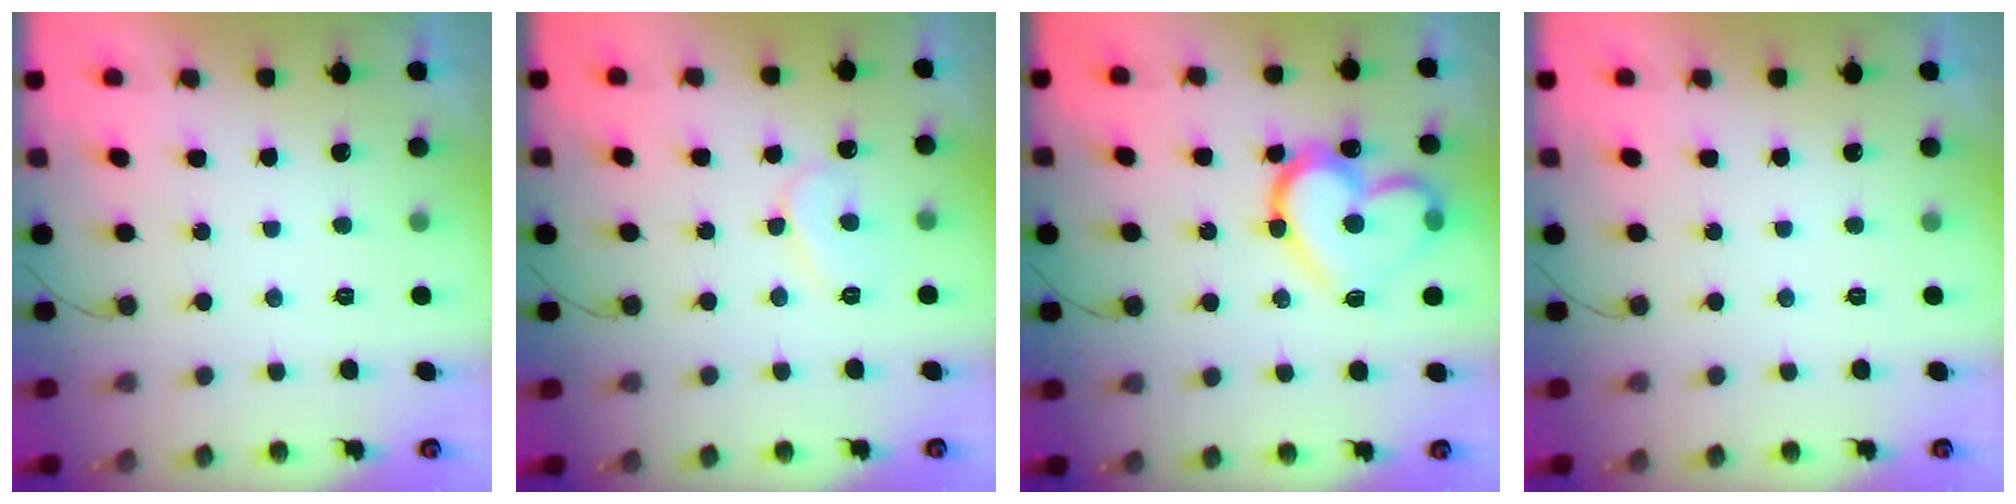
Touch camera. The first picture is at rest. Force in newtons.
{"total": 7.5, "press": 7.5, "slide": 0.5}
{"total": 16.9, "press": 16.9, "slide": 1.5}
{"total": 0.0}